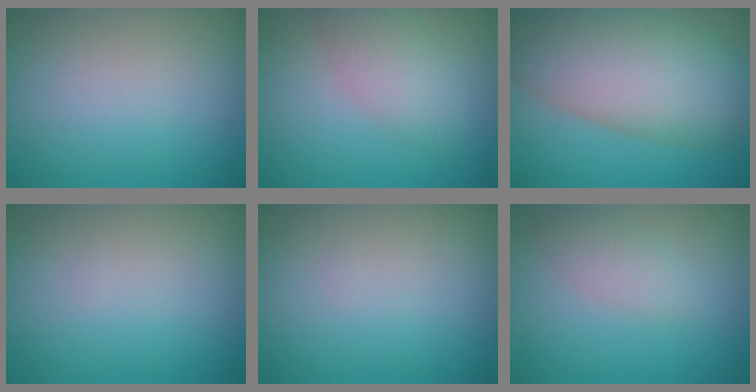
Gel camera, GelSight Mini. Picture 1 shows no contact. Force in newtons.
{"total": 3.4, "press": 3.4, "slide": 0.2}
{"total": 12.2, "press": 12.2, "slide": 0.6}
{"total": 0.0}
{"total": 0.0}
{"total": 2.1, "press": 2.1, "slide": 0.1}